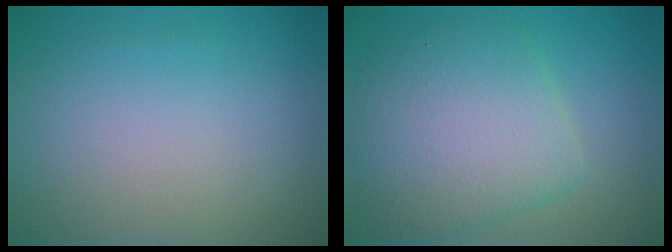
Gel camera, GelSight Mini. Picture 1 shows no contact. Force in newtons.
{"total": 6.8, "press": 6.7, "slide": 0.3}